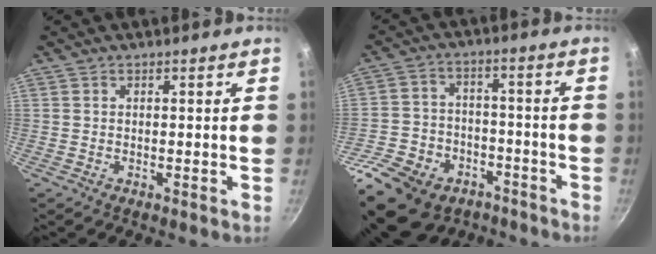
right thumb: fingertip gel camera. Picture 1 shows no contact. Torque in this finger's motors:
{"motor_torque": [0.58, 0.61, 1.10, -1.67, 0.46]}